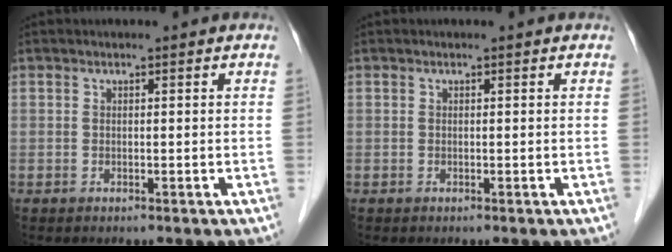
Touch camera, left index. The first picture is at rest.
{"total": 0.0}